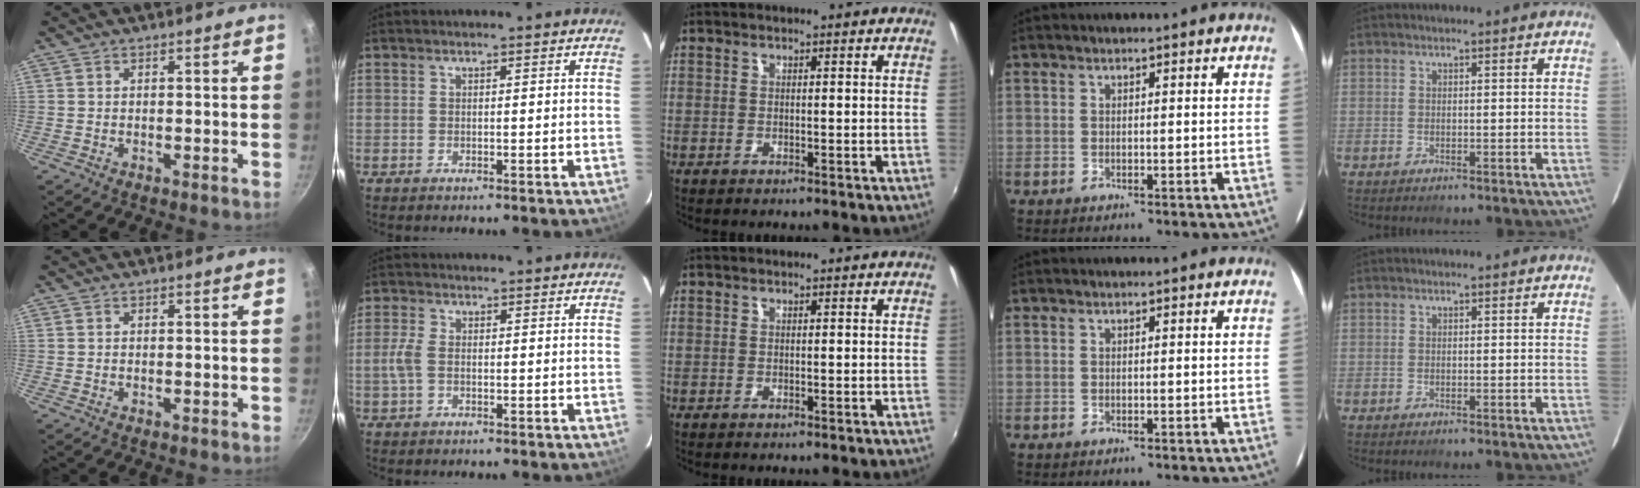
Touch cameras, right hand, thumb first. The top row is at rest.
{"index": {"total": 3.2, "force": [-0.5, 1.8, 2.6], "torque": [-0.066, 0.003, -0.009]}}